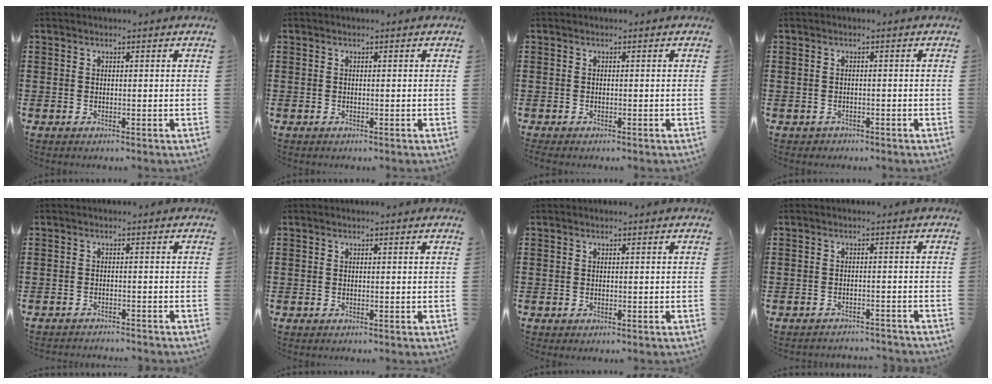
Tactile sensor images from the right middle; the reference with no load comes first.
{"total": 0.0}
{"total": 0.0}
{"total": 0.5, "force": [-0.4, 0.3, -0.1], "torque": [0.000, 0.004, -0.012]}
{"total": 1.3, "force": [-1.3, 0.0, 0.0], "torque": [-0.003, 0.002, -0.027]}
{"total": 0.0}
{"total": 0.0}
{"total": 2.1, "force": [-2.1, 0.2, -0.1], "torque": [-0.003, 0.002, -0.046]}